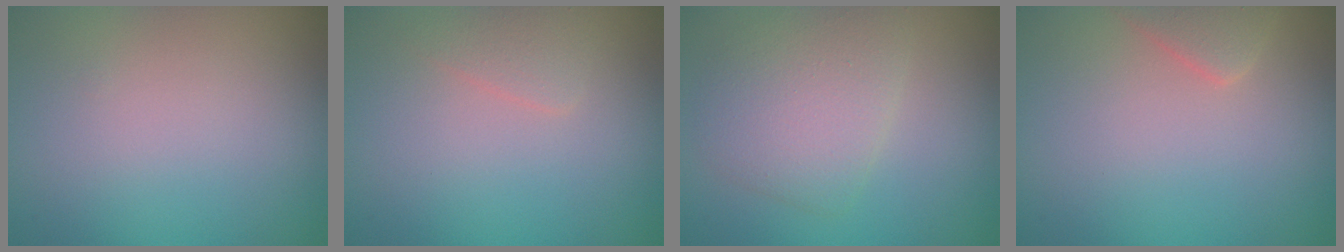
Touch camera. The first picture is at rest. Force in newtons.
{"total": 1.3, "press": 1.3, "slide": 0.1}
{"total": 4.1, "press": 4.1, "slide": 0.1}
{"total": 2.1, "press": 2.1, "slide": 0.1}